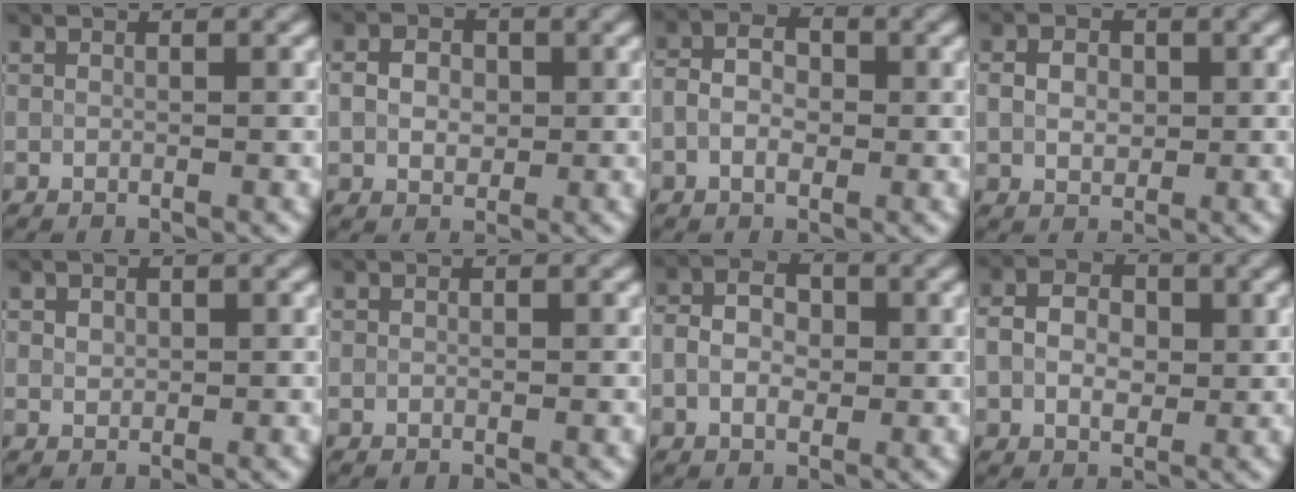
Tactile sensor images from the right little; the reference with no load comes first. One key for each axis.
{"total": 2.9, "fx": 0.4, "fy": 2.3, "fz": 1.7, "tx": -0.031, "ty": -0.001, "tz": 0.001}
{"total": 2.8, "fx": -0.5, "fy": 2.0, "fz": 1.9, "tx": -0.033, "ty": 0.005, "tz": -0.016}
{"total": 2.6, "fx": 0.5, "fy": 2.0, "fz": 1.6, "tx": -0.031, "ty": 0.000, "tz": 0.005}
{"total": 0.9, "fx": 0.5, "fy": 0.7, "fz": 0.4, "tx": -0.003, "ty": -0.002, "tz": 0.008}
{"total": 0.0}
{"total": 2.9, "fx": -0.3, "fy": 2.2, "fz": 1.9, "tx": -0.031, "ty": 0.004, "tz": -0.011}
{"total": 3.9, "fx": 0.5, "fy": 2.9, "fz": 2.5, "tx": -0.045, "ty": 0.001, "tz": 0.002}